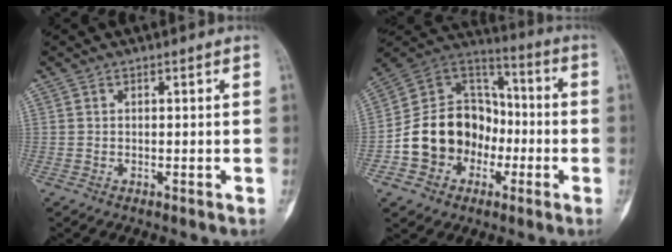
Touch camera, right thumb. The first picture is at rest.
{"total": 17.2, "force": [-4.6, 14.3, 8.4], "torque": [-0.104, 0.068, -0.079]}